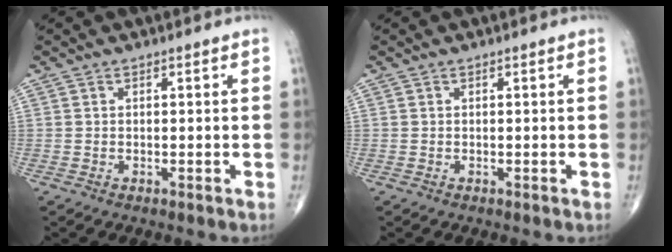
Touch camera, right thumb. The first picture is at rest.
{"total": 0.0}